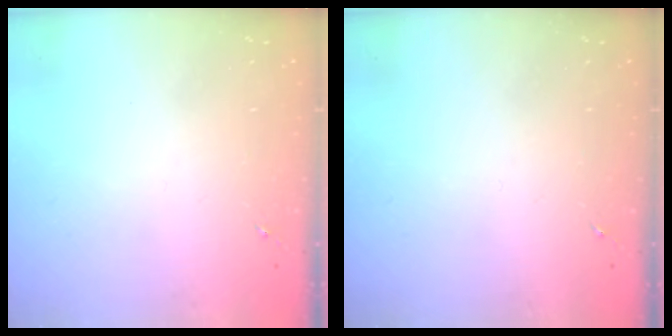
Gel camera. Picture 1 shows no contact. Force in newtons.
{"total": 0.0}